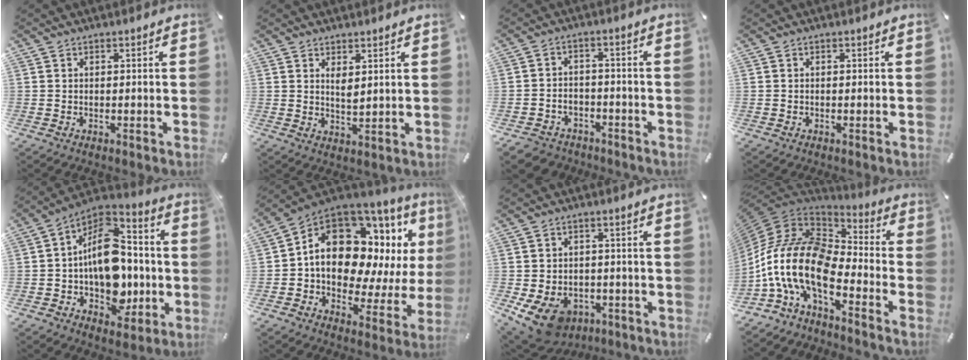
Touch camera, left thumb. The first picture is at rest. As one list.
[{"total": 3.1, "force": [2.2, 1.1, 2.0], "torque": [-0.035, -0.011, 0.037]}, {"total": 5.0, "force": [-3.2, 3.7, 1.1], "torque": [-0.035, 0.010, -0.065]}, {"total": 0.0}, {"total": 17.0, "force": [-1.9, 12.5, 11.4], "torque": [-0.180, -0.003, -0.032]}, {"total": 18.4, "force": [5.7, 11.7, 13.0], "torque": [-0.231, -0.050, 0.095]}, {"total": 10.2, "force": [-5.1, 7.2, 5.2], "torque": [-0.119, 0.029, -0.090]}, {"total": 18.0, "force": [-6.9, 9.5, 13.6], "torque": [-0.310, 0.008, -0.129]}]